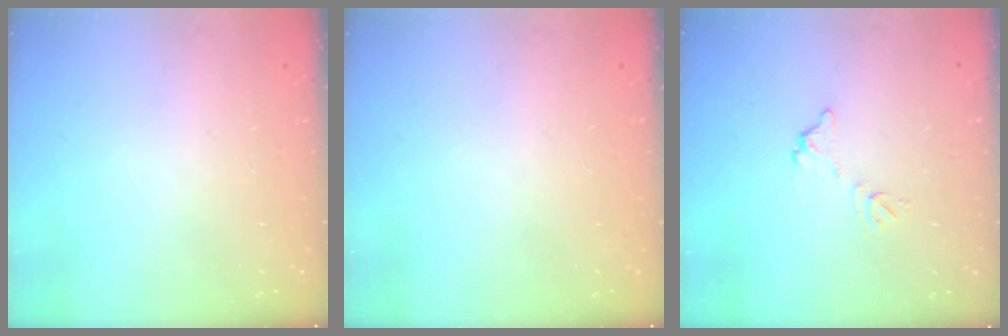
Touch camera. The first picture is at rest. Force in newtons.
{"total": 0.0}
{"total": 6.2, "press": 6.2, "slide": 0.3}